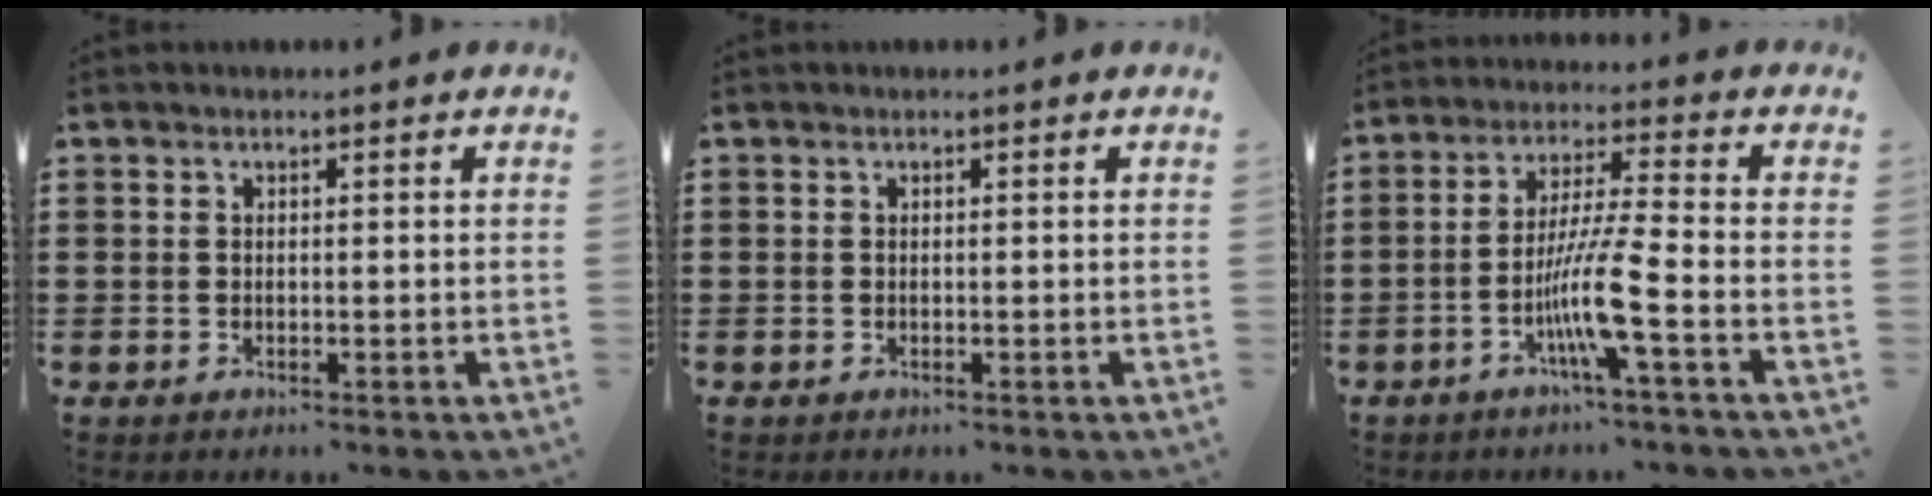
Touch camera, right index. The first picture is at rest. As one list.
[{"total": 0.0}, {"total": 8.5, "force": [-3.7, -0.2, 7.7], "torque": [-0.155, -0.014, -0.074]}]